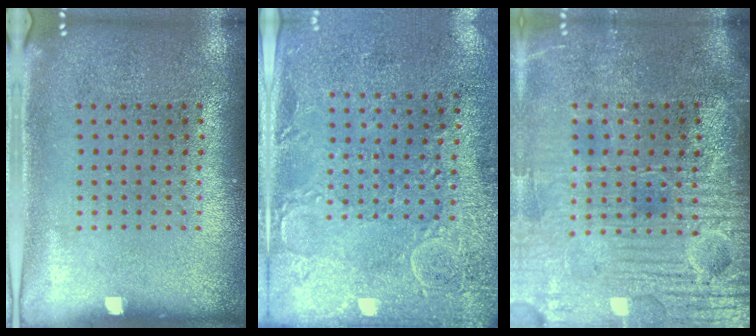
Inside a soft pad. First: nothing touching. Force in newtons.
{"total": 2.9, "press": 2.4, "slide": 1.6}
{"total": 4.4, "press": 4.0, "slide": 2.0}